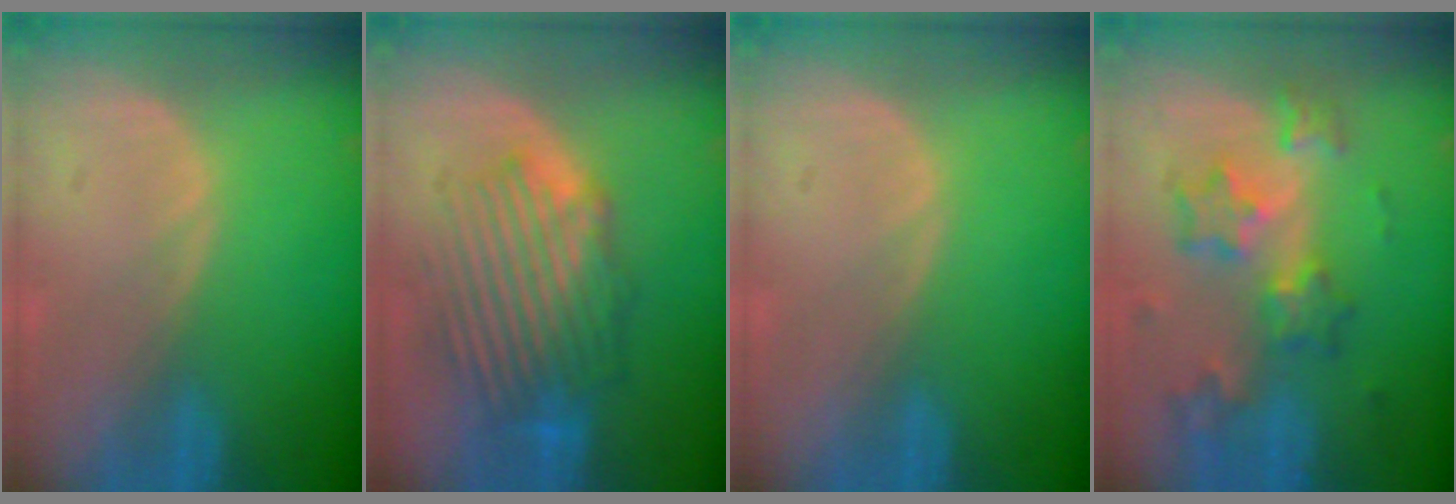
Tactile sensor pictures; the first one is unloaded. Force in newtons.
{"total": 8.9, "press": 8.6, "slide": 2.2}
{"total": 0.0}
{"total": 8.4, "press": 7.3, "slide": 4.1}